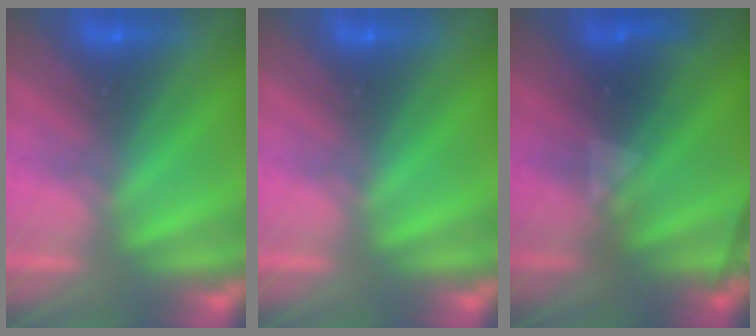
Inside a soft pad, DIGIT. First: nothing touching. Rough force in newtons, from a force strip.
{"total": 0.0}
{"total": 2.3}